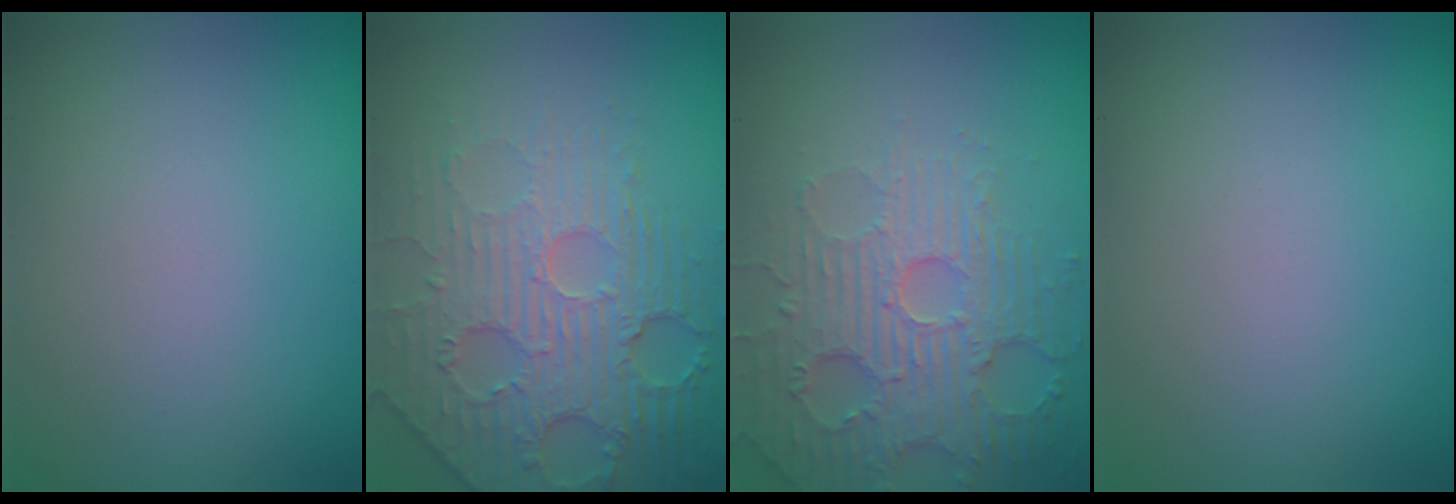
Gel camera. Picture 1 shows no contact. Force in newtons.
{"total": 4.5, "press": 4.2, "slide": 1.6}
{"total": 5.0, "press": 4.1, "slide": 2.9}
{"total": 0.0}